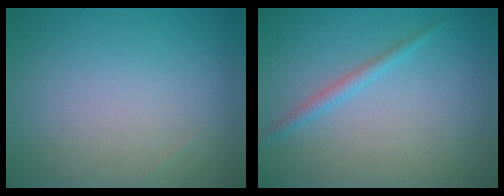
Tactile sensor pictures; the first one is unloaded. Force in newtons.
{"total": 1.4, "press": 1.4, "slide": 0.1}